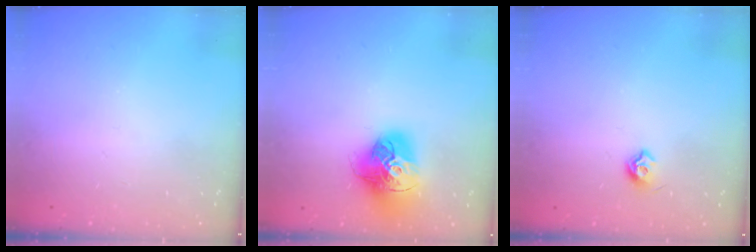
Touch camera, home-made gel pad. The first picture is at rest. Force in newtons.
{"total": 18.0, "press": 17.9, "slide": 1.9}
{"total": 6.0, "press": 5.9, "slide": 1.0}